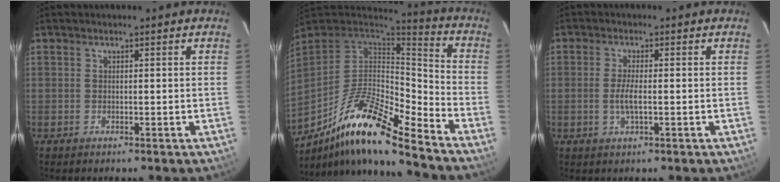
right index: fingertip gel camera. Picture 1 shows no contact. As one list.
[{"total": 17.9, "force": [-12.2, 3.1, 12.8], "torque": [-0.241, -0.011, -0.240]}, {"total": 3.0, "force": [-0.7, 0.6, 2.9], "torque": [-0.058, -0.005, -0.011]}]